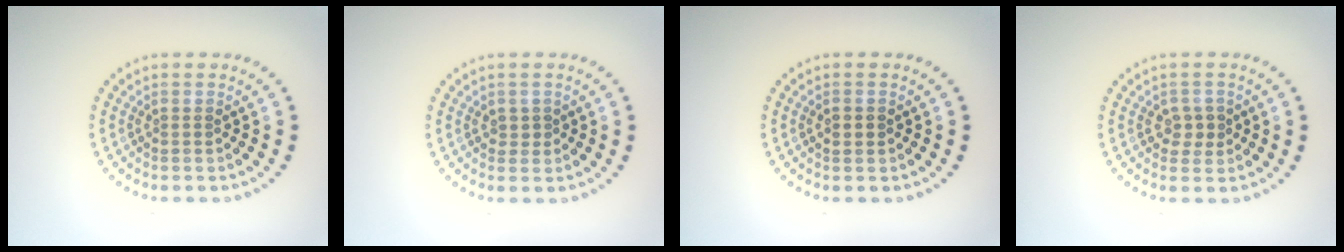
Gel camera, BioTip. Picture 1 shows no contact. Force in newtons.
{"total": 0.6, "press": 0.5, "slide": 0.3}
{"total": 1.4, "press": 1.4, "slide": 0.1}
{"total": 1.8, "press": 1.7, "slide": 0.5}